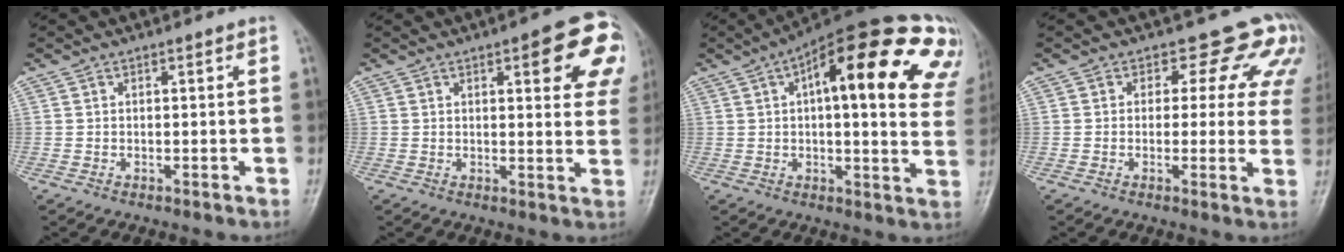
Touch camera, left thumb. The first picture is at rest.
{"total": 13.2, "force": [5.5, 4.3, 11.2], "torque": [-0.092, -0.014, 0.056]}
{"total": 27.7, "force": [11.4, 9.2, 23.5], "torque": [-0.264, 0.021, 0.142]}
{"total": 9.8, "force": [6.4, 6.1, 4.3], "torque": [0.006, -0.023, 0.048]}